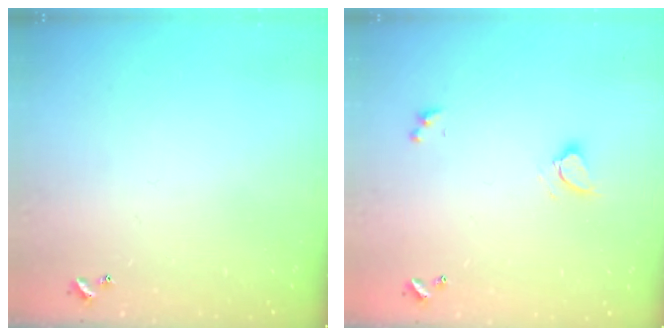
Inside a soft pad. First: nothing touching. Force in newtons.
{"total": 2.6, "press": 2.5, "slide": 0.5}